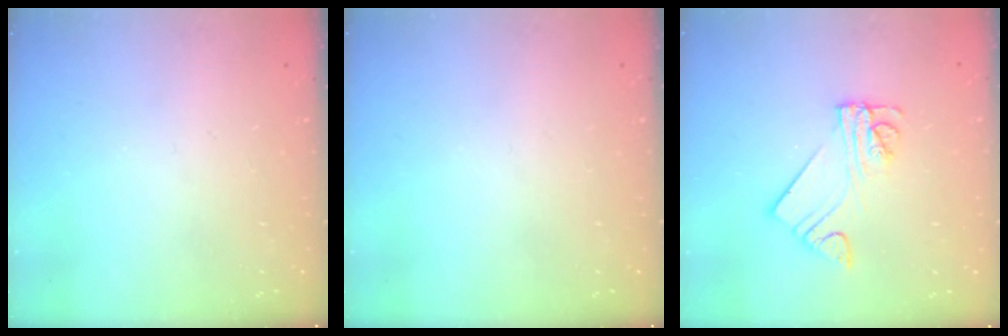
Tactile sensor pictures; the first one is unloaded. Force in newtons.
{"total": 0.0}
{"total": 7.0, "press": 7.0, "slide": 0.7}